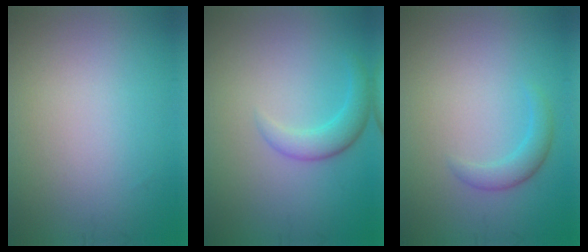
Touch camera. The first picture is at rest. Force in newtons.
{"total": 2.4, "press": 2.4, "slide": 0.1}
{"total": 1.8, "press": 1.8, "slide": 0.0}